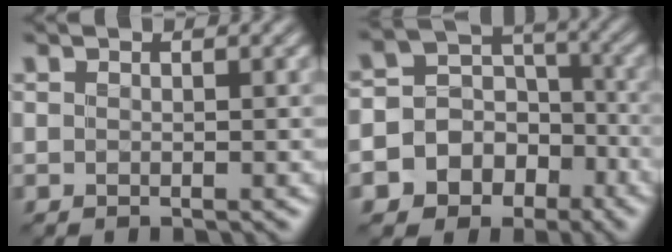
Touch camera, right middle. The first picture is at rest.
{"total": 11.1, "force": [-5.8, 9.2, 2.4], "torque": [-0.054, -0.007, -0.109]}